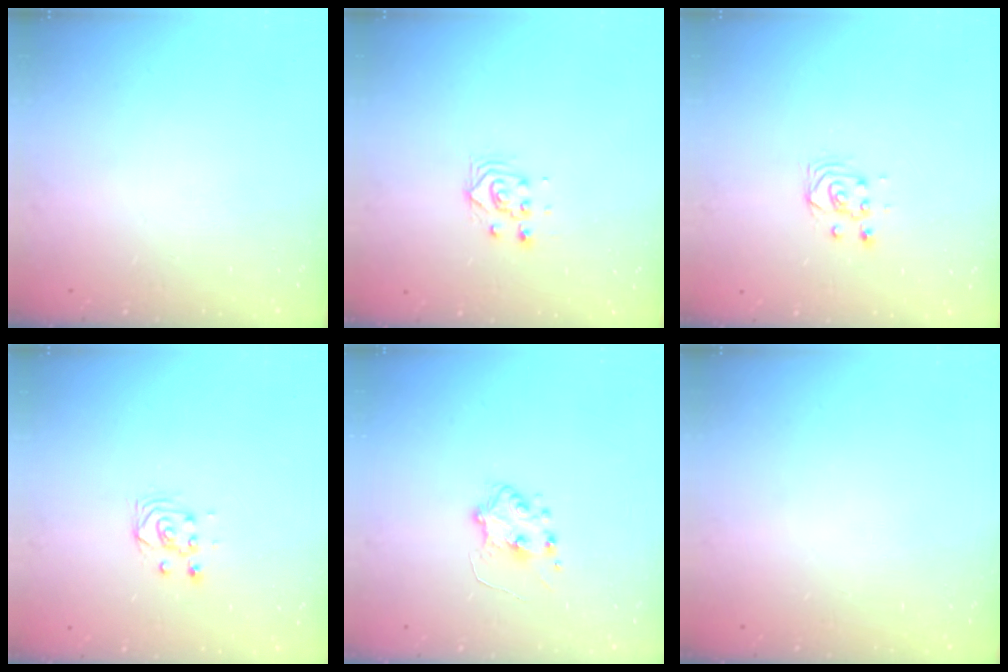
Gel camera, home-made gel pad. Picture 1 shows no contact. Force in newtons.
{"total": 3.7, "press": 3.7, "slide": 0.2}
{"total": 3.7, "press": 3.7, "slide": 0.3}
{"total": 3.7, "press": 3.7, "slide": 0.3}
{"total": 5.9, "press": 5.9, "slide": 0.9}
{"total": 0.0}